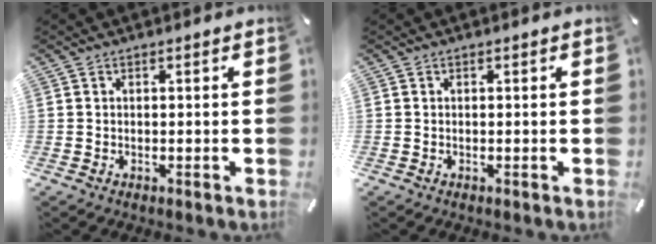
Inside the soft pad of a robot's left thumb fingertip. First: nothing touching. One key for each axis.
{"total": 0.0}